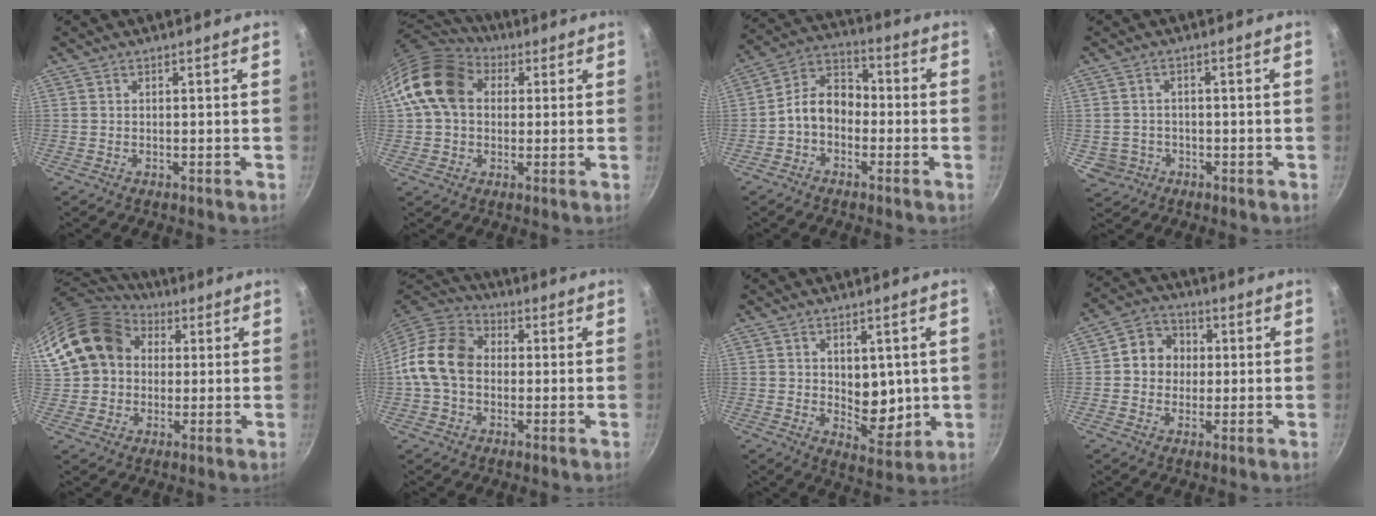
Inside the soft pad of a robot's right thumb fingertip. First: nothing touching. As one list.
[{"total": 14.7, "force": [2.9, 11.3, 9.0], "torque": [-0.143, 0.026, 0.036]}, {"total": 8.9, "force": [-2.1, 6.6, 5.6], "torque": [-0.066, 0.042, -0.057]}, {"total": 4.0, "force": [-1.0, 3.7, 1.0], "torque": [-0.003, 0.015, -0.005]}, {"total": 18.0, "force": [4.8, 14.3, 9.8], "torque": [-0.164, 0.033, 0.082]}, {"total": 11.8, "force": [-0.4, 9.0, 7.6], "torque": [-0.119, 0.026, -0.029]}, {"total": 8.6, "force": [0.9, 5.7, 6.4], "torque": [-0.058, -0.033, 0.020]}, {"total": 7.9, "force": [0.7, 7.1, 3.2], "torque": [-0.015, 0.013, -0.005]}]